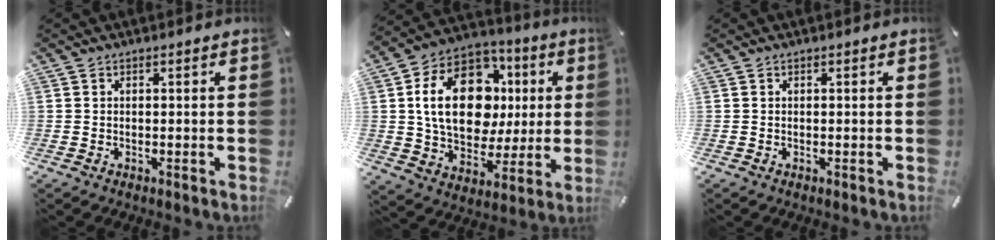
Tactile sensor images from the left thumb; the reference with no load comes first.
{"total": 20.9, "force": [3.4, 14.9, 14.3], "torque": [-0.253, 0.003, 0.063]}
{"total": 0.0}